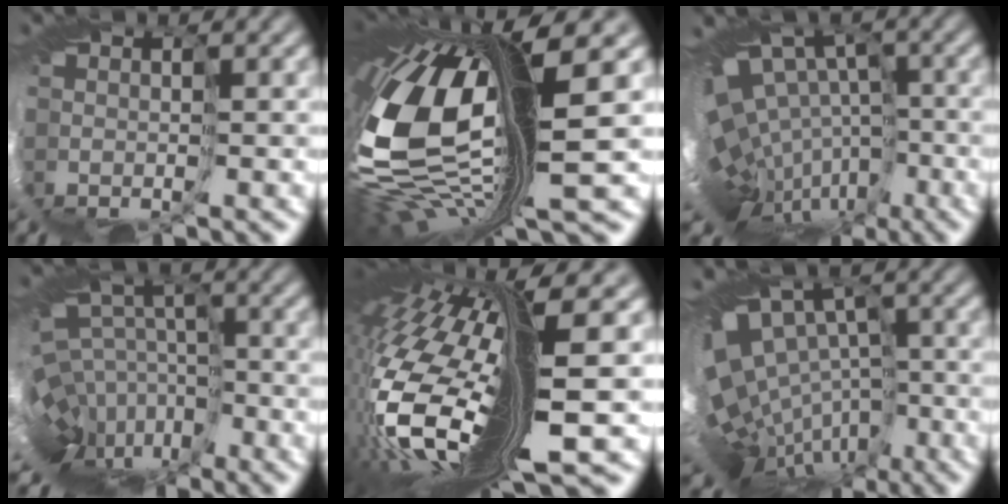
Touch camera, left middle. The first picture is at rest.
{"total": 12.2, "force": [0.1, 4.4, 11.4], "torque": [-0.271, -0.031, 0.008]}
{"total": 11.6, "force": [-3.0, 7.9, 7.9], "torque": [-0.140, 0.008, -0.027]}
{"total": 10.6, "force": [-6.8, 6.5, 4.9], "torque": [-0.105, -0.011, -0.073]}
{"total": 15.3, "force": [-0.7, 3.8, 14.8], "torque": [-0.330, -0.077, 0.023]}
{"total": 11.6, "force": [-3.1, 7.6, 8.1], "torque": [-0.141, 0.016, -0.030]}